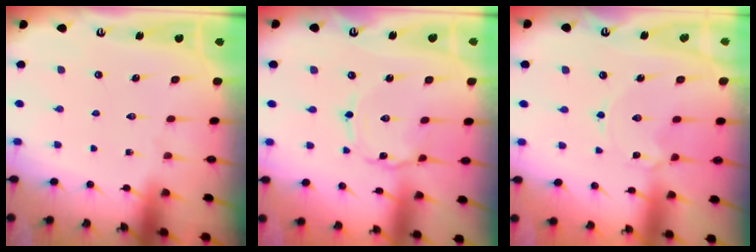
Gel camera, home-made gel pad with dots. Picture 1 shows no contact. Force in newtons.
{"total": 0.8, "press": 0.8, "slide": 0.2}
{"total": 2.2, "press": 2.2, "slide": 0.2}